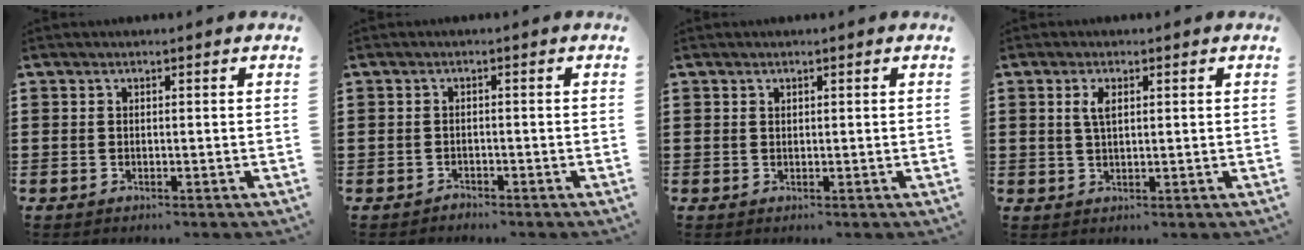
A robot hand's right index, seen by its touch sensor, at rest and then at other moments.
{"total": 1.1, "force": [-1.0, 0.4, -0.2], "torque": [-0.001, 0.006, -0.024]}
{"total": 0.5, "force": [0.4, 0.4, 0.1], "torque": [-0.003, 0.002, 0.007]}
{"total": 2.6, "force": [0.8, 1.0, 2.2], "torque": [-0.049, 0.006, 0.013]}